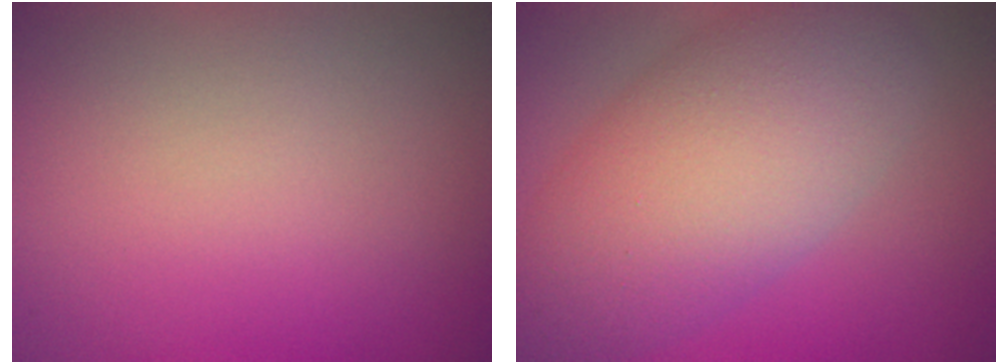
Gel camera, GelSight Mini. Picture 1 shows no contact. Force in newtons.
{"total": 9.2, "press": 9.2, "slide": 0.3}